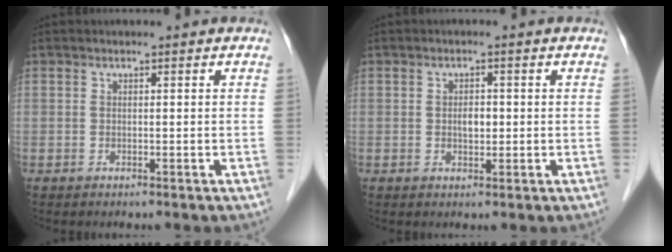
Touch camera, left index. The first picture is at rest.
{"total": 2.1, "force": [0.0, 1.2, 1.8], "torque": [-0.031, 0.001, 0.000]}